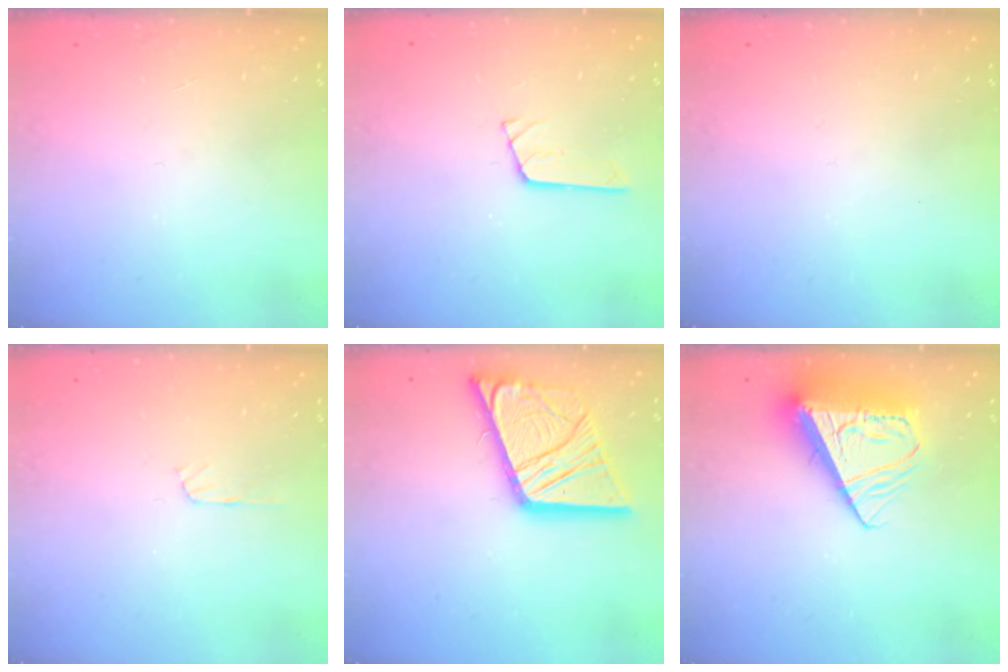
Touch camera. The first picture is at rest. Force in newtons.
{"total": 3.0, "press": 3.0, "slide": 0.4}
{"total": 0.0}
{"total": 3.0, "press": 2.9, "slide": 0.4}
{"total": 21.7, "press": 21.6, "slide": 2.4}
{"total": 13.7, "press": 13.6, "slide": 1.6}